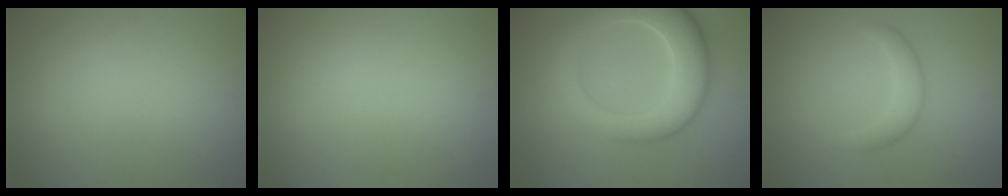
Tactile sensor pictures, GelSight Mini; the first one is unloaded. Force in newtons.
{"total": 0.0}
{"total": 8.4, "press": 8.4, "slide": 0.8}
{"total": 2.2, "press": 2.2, "slide": 0.2}